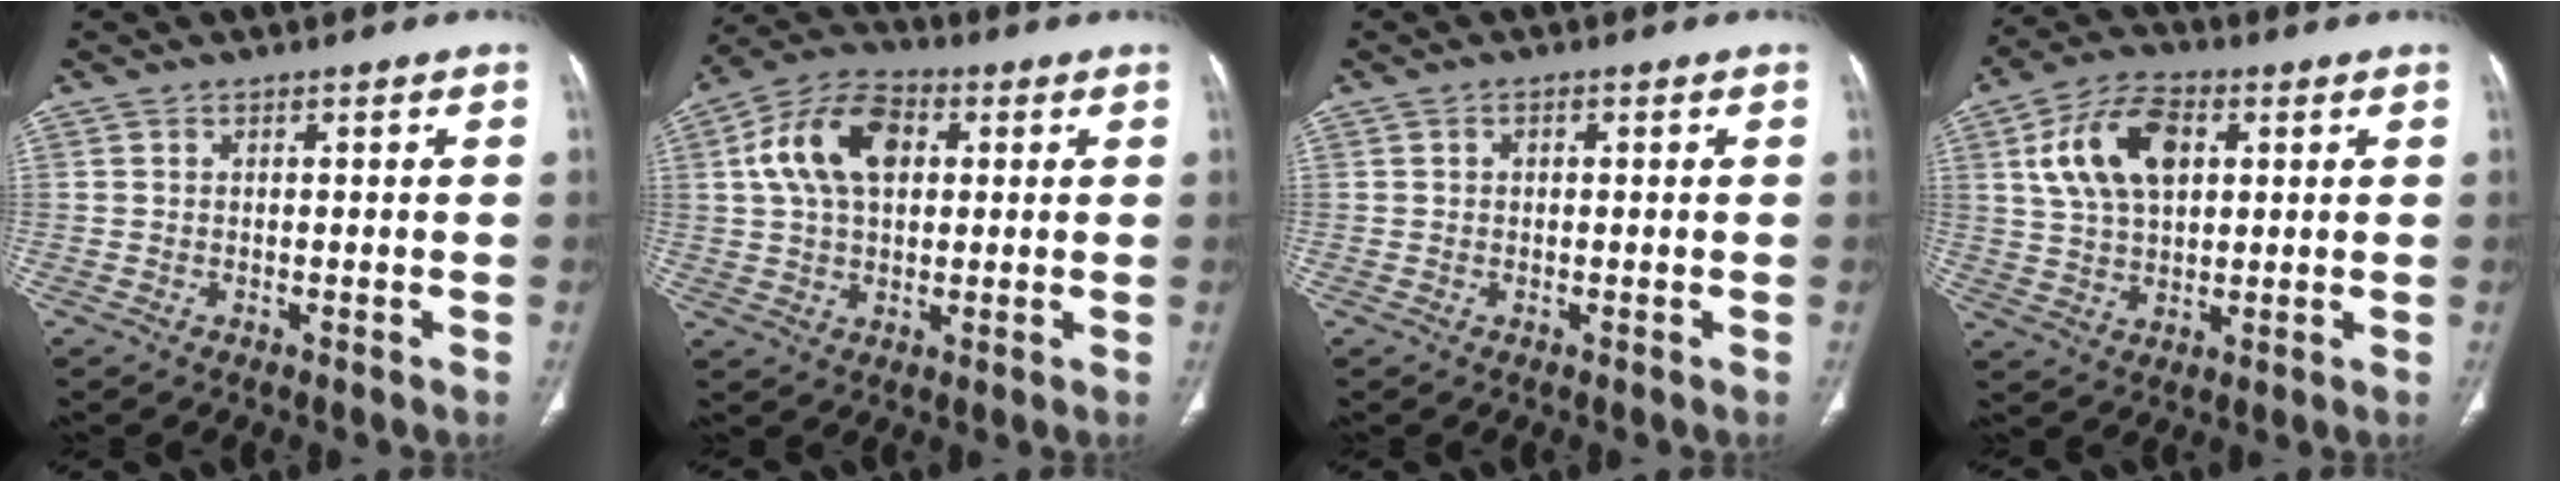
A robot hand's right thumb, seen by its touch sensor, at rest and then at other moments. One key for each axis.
{"total": 13.3, "fx": 3.1, "fy": 8.4, "fz": 9.8, "tx": -0.170, "ty": 0.018, "tz": 0.048}
{"total": 0.9, "fx": 0.3, "fy": 0.6, "fz": 0.5, "tx": -0.005, "ty": 0.006, "tz": 0.003}
{"total": 13.3, "fx": 4.0, "fy": 8.0, "fz": 9.8, "tx": -0.169, "ty": 0.006, "tz": 0.073}